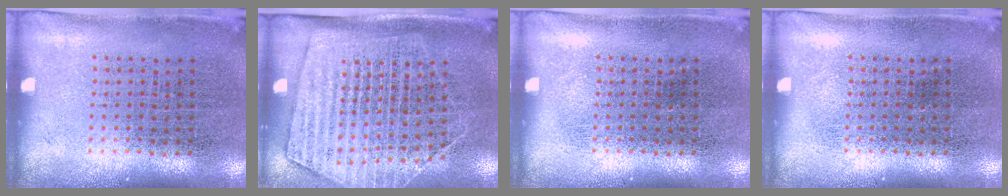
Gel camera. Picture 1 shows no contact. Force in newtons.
{"total": 1.8, "press": 1.5, "slide": 1.0}
{"total": 0.0}
{"total": 0.0}